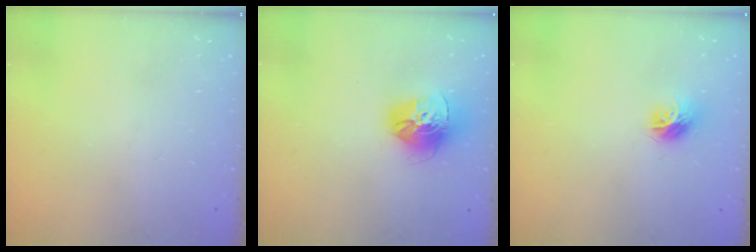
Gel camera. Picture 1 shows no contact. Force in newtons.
{"total": 16.3, "press": 16.2, "slide": 1.5}
{"total": 8.8, "press": 8.8, "slide": 0.4}